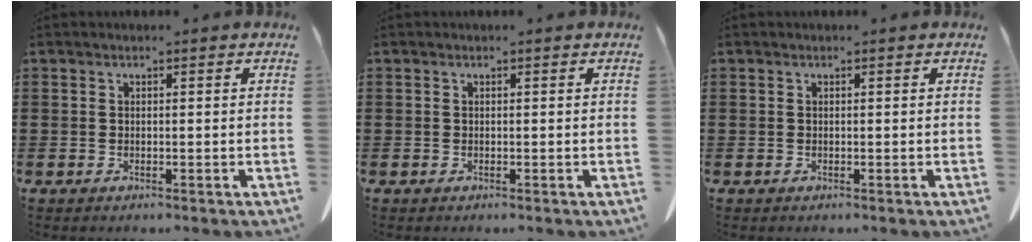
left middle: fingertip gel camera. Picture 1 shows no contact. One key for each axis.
{"total": 0.0}
{"total": 0.0}